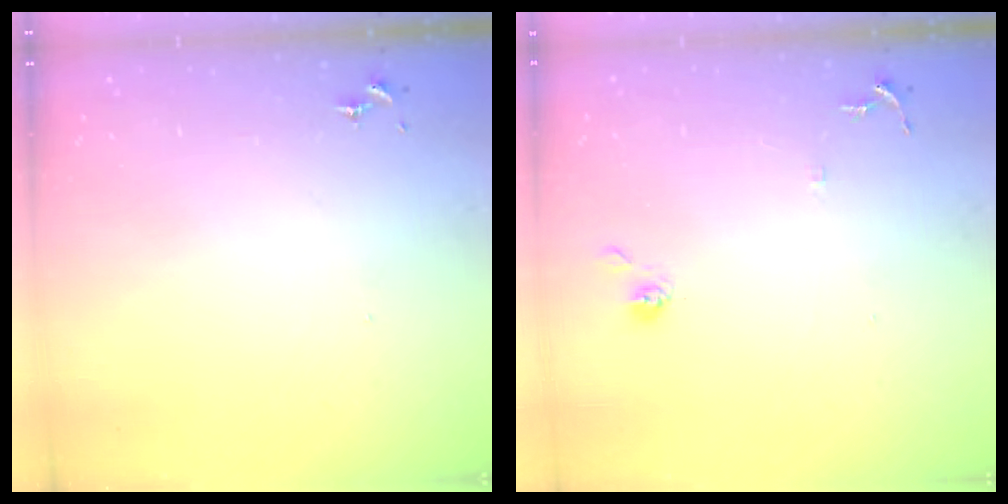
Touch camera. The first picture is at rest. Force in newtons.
{"total": 6.4, "press": 6.4, "slide": 0.4}